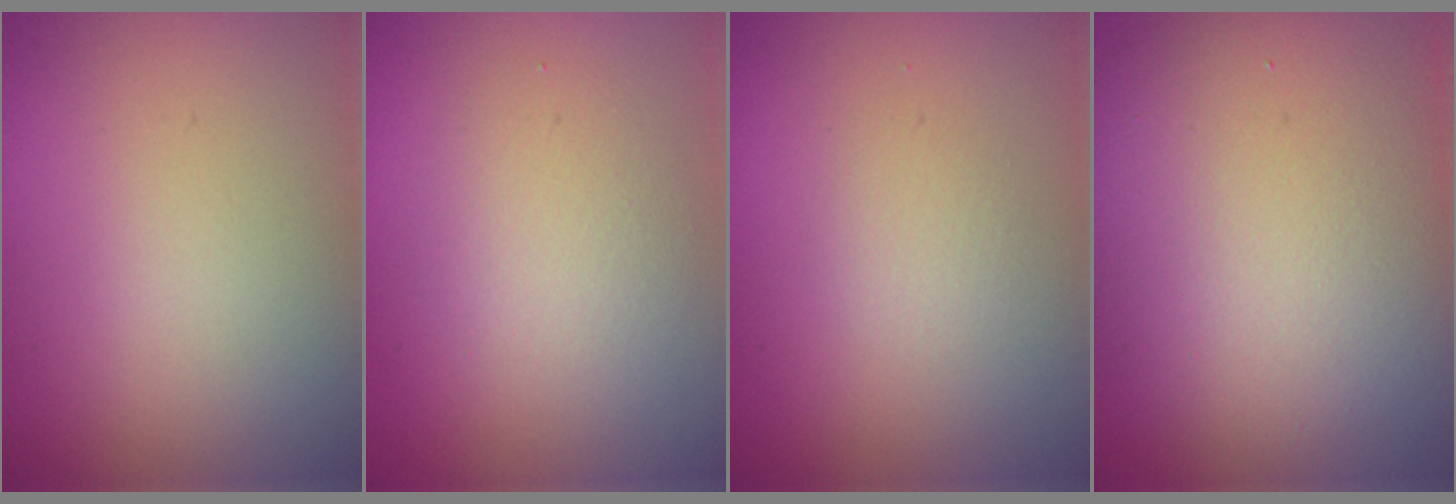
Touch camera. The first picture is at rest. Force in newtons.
{"total": 2.7, "press": 2.7, "slide": 0.1}
{"total": 1.0, "press": 1.0, "slide": 0.0}
{"total": 13.1, "press": 13.1, "slide": 0.6}